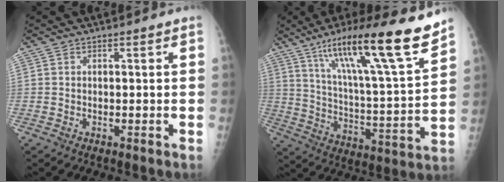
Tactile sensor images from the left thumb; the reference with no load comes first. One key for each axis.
{"total": 23.1, "fx": 15.8, "fy": 2.2, "fz": 16.7, "tx": -0.250, "ty": -0.060, "tz": 0.262}